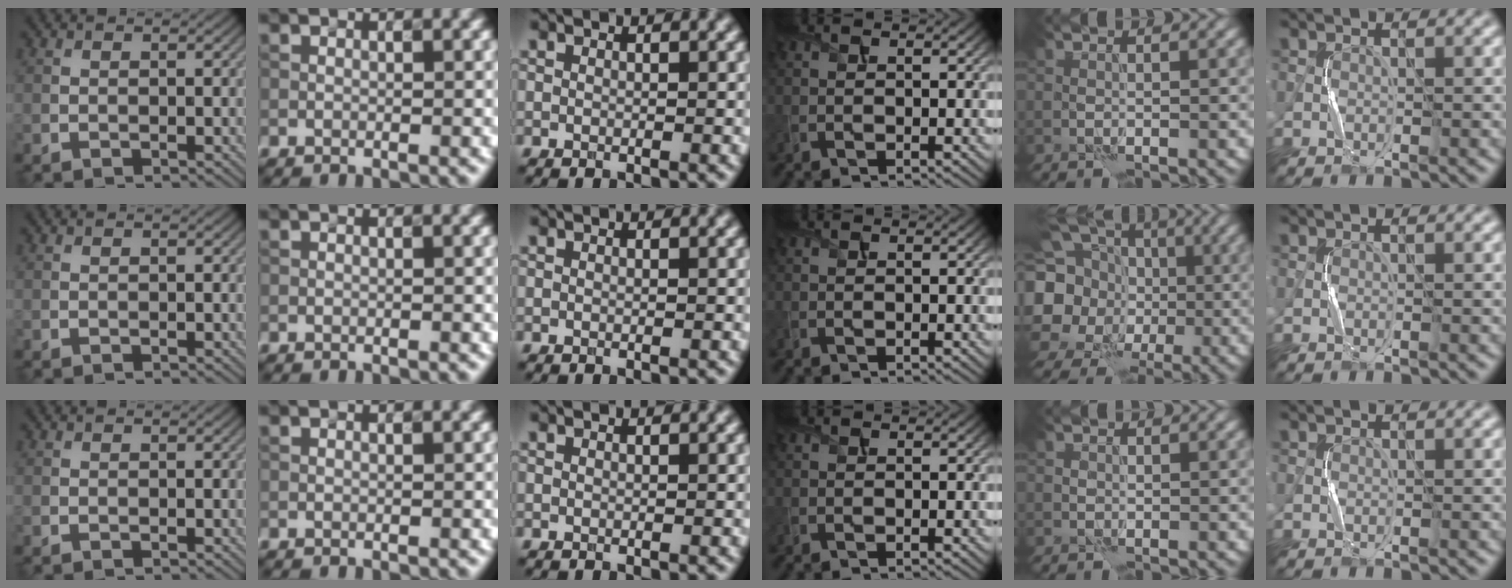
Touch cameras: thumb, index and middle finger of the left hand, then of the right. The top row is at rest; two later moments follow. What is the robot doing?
{"motion": "press", "object": "toy piano key"}